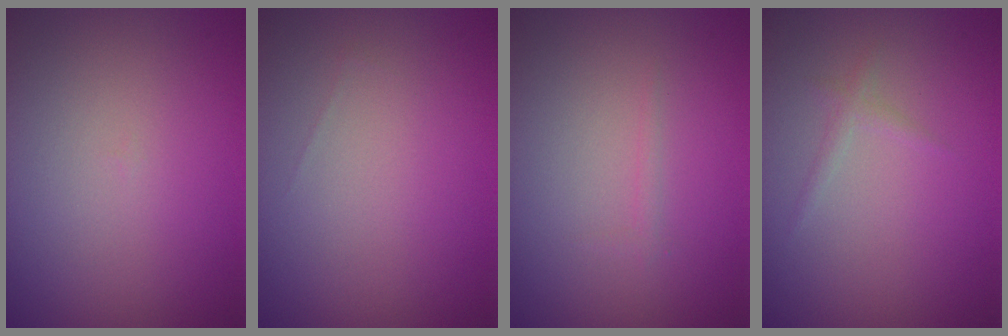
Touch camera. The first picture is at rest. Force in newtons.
{"total": 0.0}
{"total": 0.6, "press": 0.5, "slide": 0.1}
{"total": 0.8, "press": 0.8, "slide": 0.1}